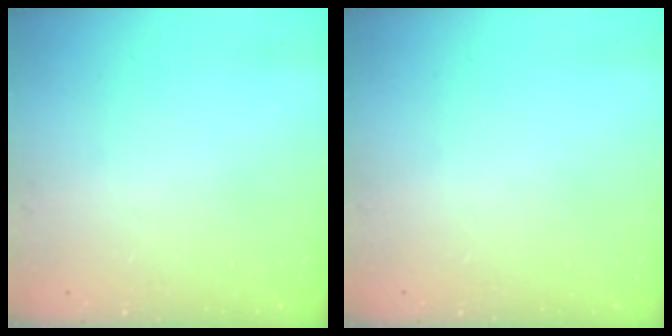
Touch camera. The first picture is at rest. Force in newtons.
{"total": 0.0}